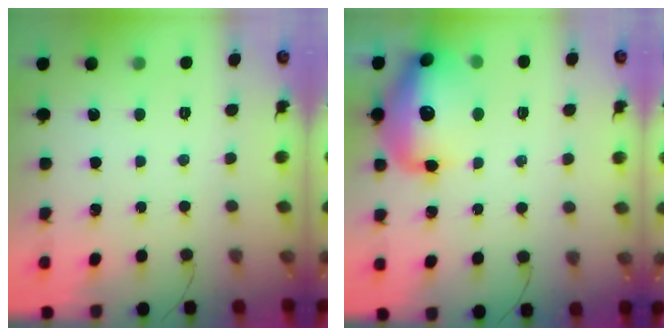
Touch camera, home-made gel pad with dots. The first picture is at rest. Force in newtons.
{"total": 17.0, "press": 16.5, "slide": 3.9}